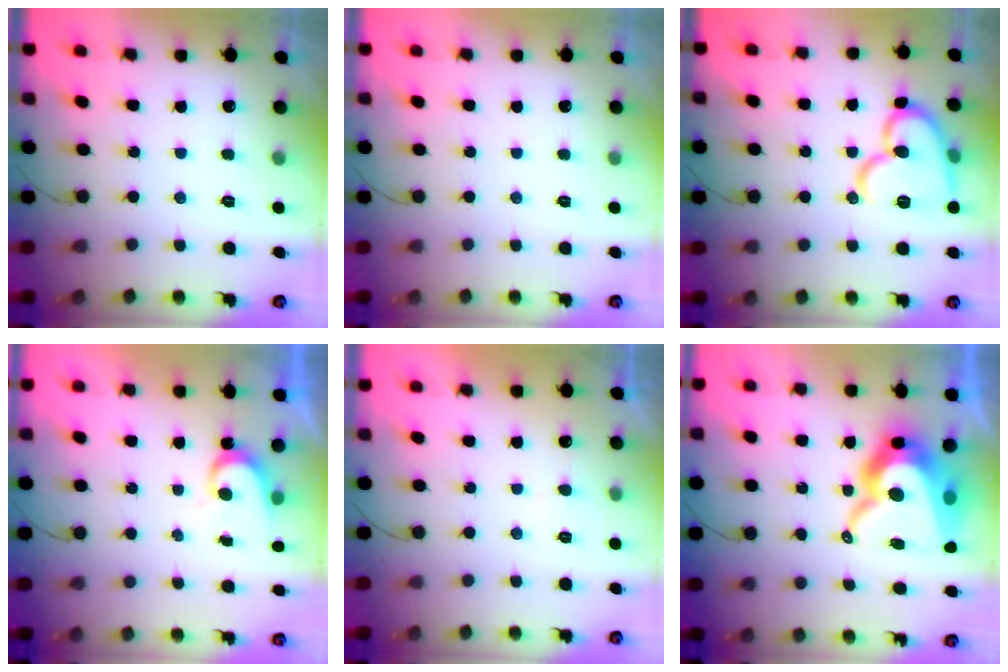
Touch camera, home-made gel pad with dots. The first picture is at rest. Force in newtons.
{"total": 0.0}
{"total": 15.3, "press": 15.2, "slide": 1.5}
{"total": 3.4, "press": 3.3, "slide": 0.4}
{"total": 4.1, "press": 4.1, "slide": 0.3}
{"total": 19.4, "press": 19.4, "slide": 1.4}